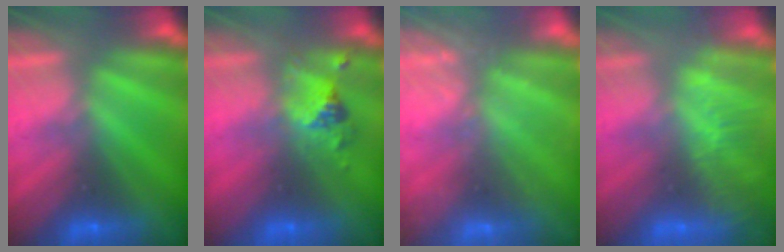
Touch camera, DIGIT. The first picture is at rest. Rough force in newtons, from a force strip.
{"total": 2.4}
{"total": 2.5}
{"total": 3.4}